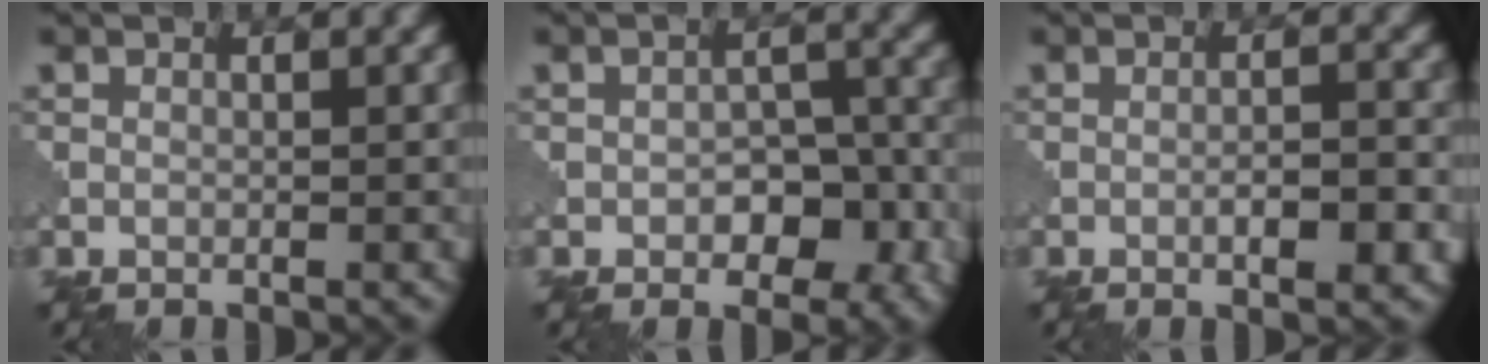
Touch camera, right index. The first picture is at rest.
{"total": 5.6, "force": [-2.0, 3.4, 4.0], "torque": [-0.046, 0.002, -0.029]}
{"total": 3.3, "force": [-1.2, 0.8, 2.9], "torque": [-0.044, 0.007, -0.019]}